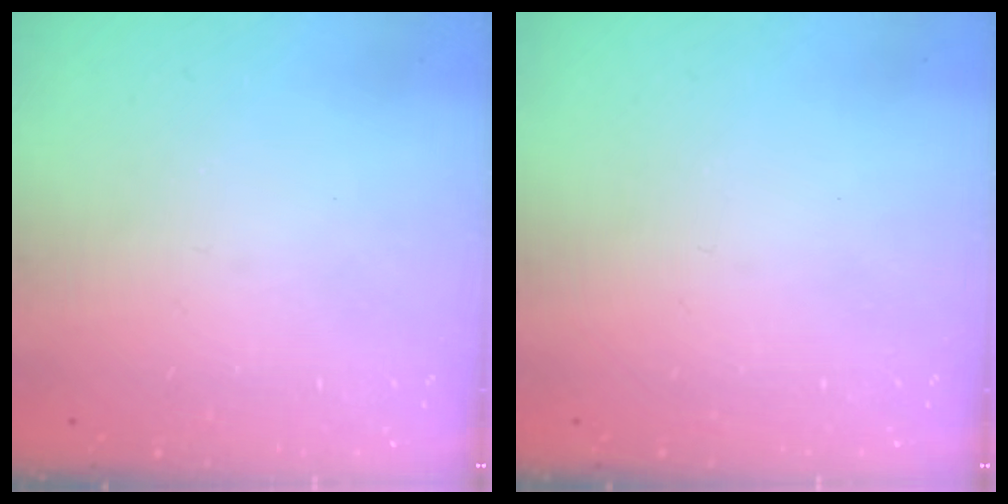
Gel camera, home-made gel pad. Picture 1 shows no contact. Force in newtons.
{"total": 0.0}